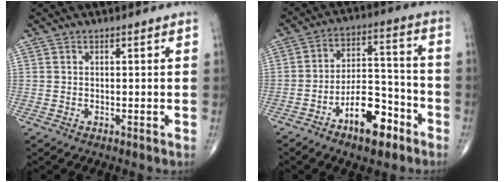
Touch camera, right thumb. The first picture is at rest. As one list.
[{"total": 12.5, "force": [-7.0, 5.6, 8.7], "torque": [-0.123, 0.056, -0.116]}]